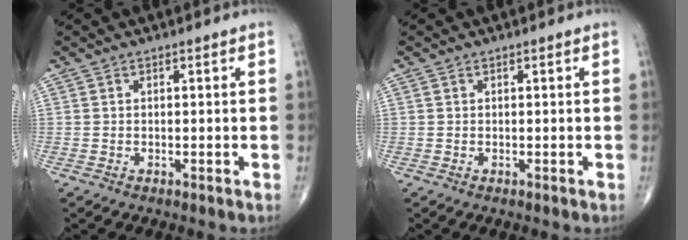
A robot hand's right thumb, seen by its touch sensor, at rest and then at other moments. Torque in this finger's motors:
{"motor_torque": [-0.46, -0.08, 0.04, 0.24, 0.07]}